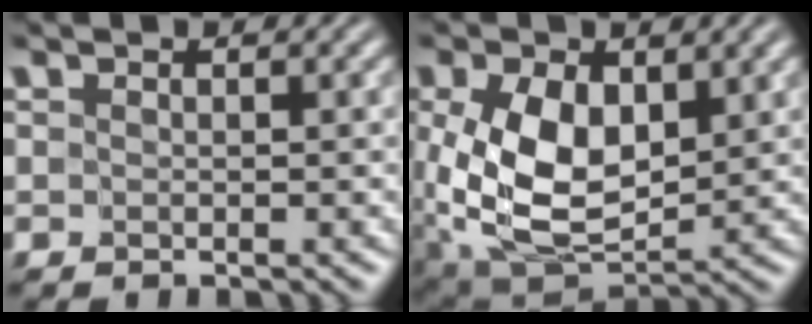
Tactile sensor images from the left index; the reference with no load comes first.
{"total": 8.1, "force": [0.4, 4.9, 6.5], "torque": [-0.143, -0.011, 0.016]}